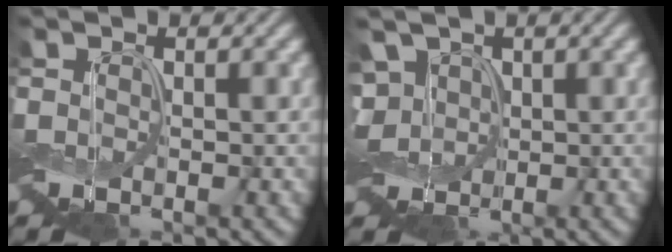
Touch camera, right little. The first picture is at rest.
{"total": 4.5, "force": [1.2, 3.3, 2.8], "torque": [-0.064, 0.020, 0.018]}